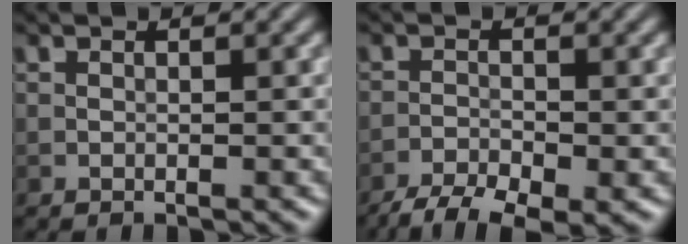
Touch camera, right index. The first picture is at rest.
{"total": 4.9, "force": [-3.6, 1.4, 3.0], "torque": [-0.052, -0.006, -0.066]}